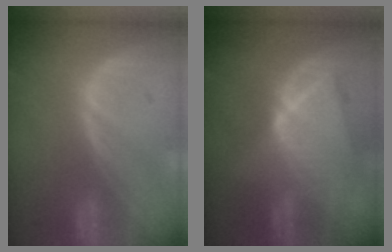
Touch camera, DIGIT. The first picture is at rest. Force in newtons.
{"total": 8.9, "press": 7.9, "slide": 4.2}